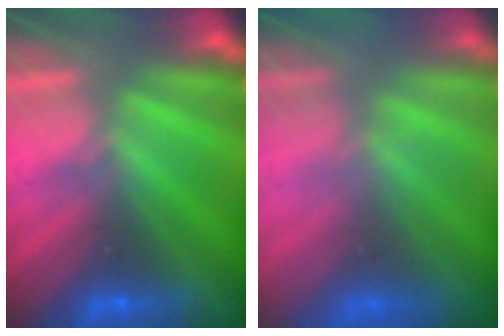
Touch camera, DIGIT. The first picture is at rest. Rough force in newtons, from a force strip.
{"total": 9.6}